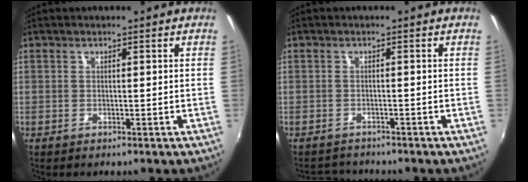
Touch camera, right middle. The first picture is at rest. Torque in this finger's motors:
{"motor_torque": [-0.56, -0.55, -0.04, -0.07]}